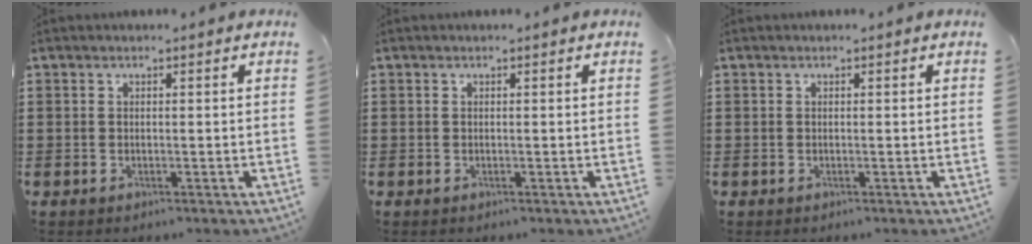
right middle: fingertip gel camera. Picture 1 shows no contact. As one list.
[{"total": 0.0}, {"total": 0.0}]